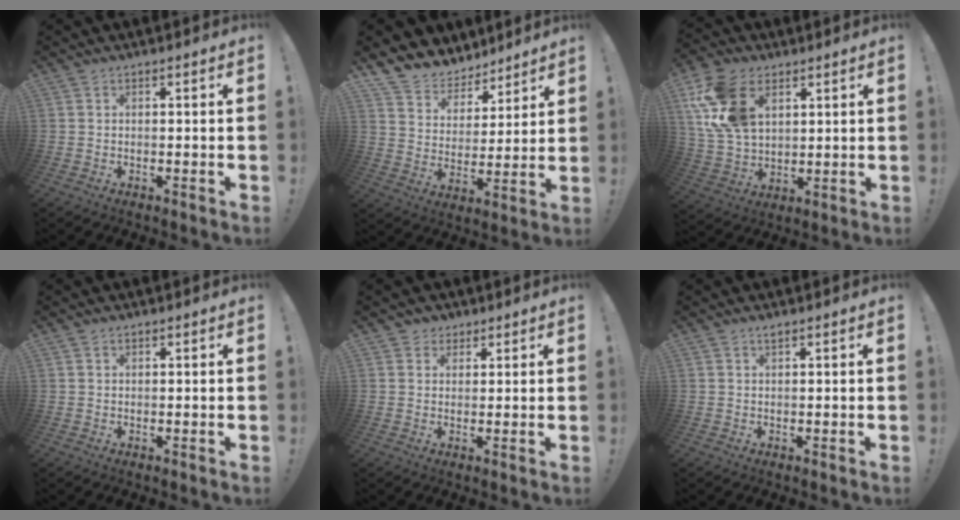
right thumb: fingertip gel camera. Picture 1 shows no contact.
{"total": 9.1, "force": [7.2, 5.5, 0.7], "torque": [-0.022, -0.064, 0.141]}
{"total": 16.7, "force": [6.7, 11.1, 10.5], "torque": [-0.214, -0.017, 0.133]}
{"total": 0.5, "force": [0.4, 0.4, 0.1], "torque": [0.003, -0.002, 0.006]}
{"total": 3.3, "force": [2.0, 2.6, 0.3], "torque": [0.001, -0.009, 0.034]}
{"total": 1.0, "force": [0.7, 0.1, 0.7], "torque": [-0.021, 0.004, 0.013]}